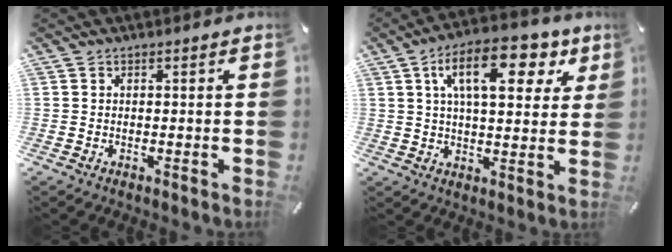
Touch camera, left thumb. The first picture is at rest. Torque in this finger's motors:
{"motor_torque": [0.79, 1.02, 1.85, -0.92, 0.52]}